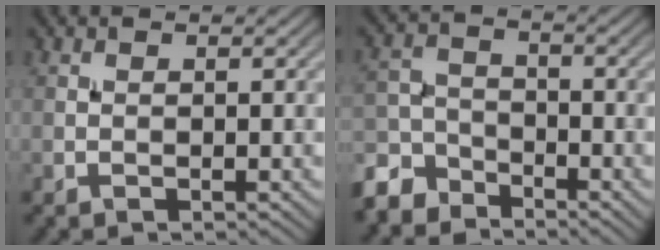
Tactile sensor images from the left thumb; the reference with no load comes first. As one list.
[{"total": 5.6, "force": [-4.6, 2.7, 1.7], "torque": [-0.041, -0.002, -0.107]}]